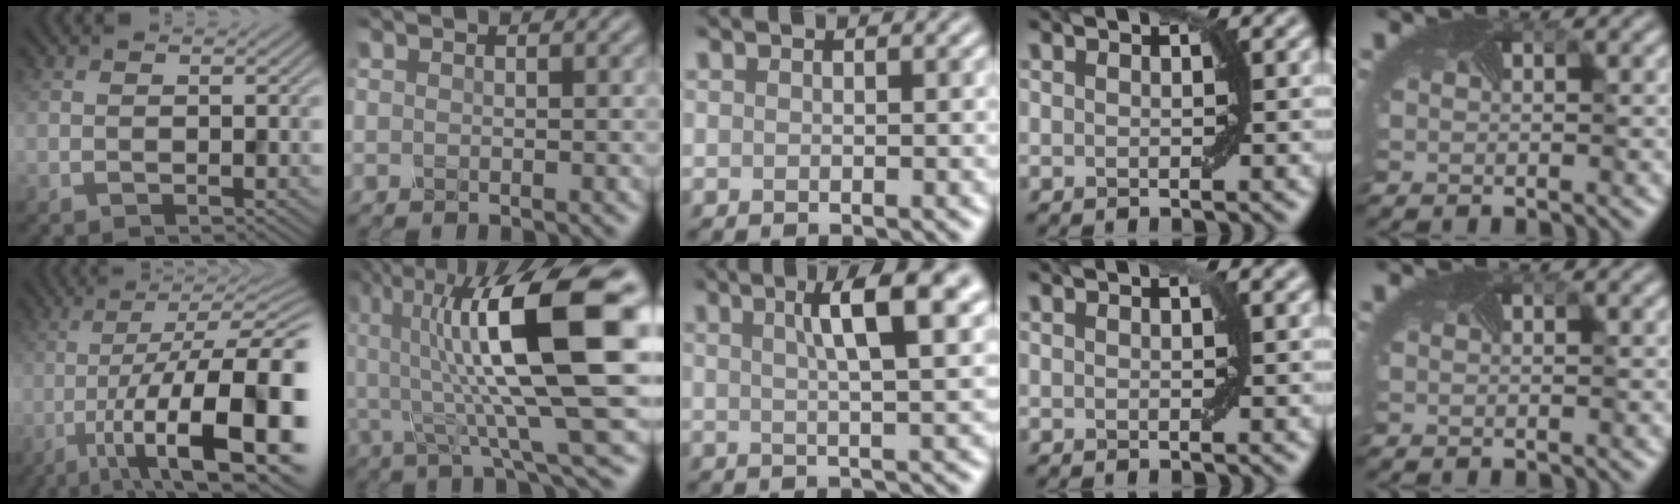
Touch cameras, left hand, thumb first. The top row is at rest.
{"thumb": {"total": 18.0, "force": [-6.8, 5.2, 15.9], "torque": [-0.259, -0.009, -0.108]}, "index": {"total": 13.8, "force": [2.0, 3.4, 13.2], "torque": [-0.227, 0.004, 0.027]}, "middle": {"total": 6.6, "force": [2.6, 1.5, 5.9], "torque": [-0.067, 0.005, 0.033]}, "ring": {"total": 0.6, "force": [0.4, 0.0, 0.5], "torque": [-0.004, 0.000, 0.006]}}